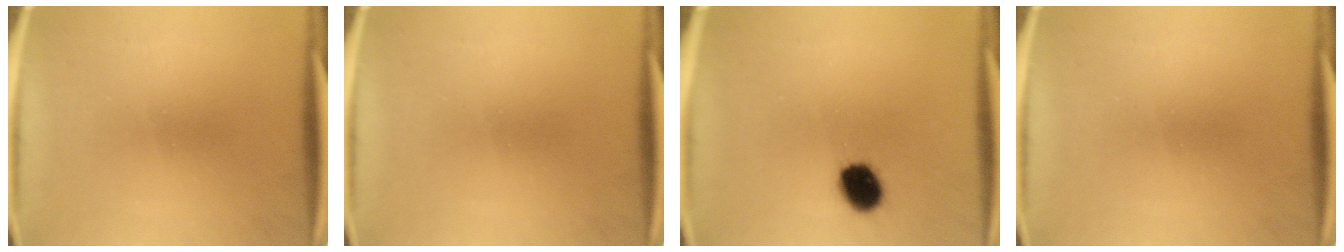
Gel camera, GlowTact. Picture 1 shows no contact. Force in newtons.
{"total": 0.0}
{"total": 8.0}
{"total": 0.0}